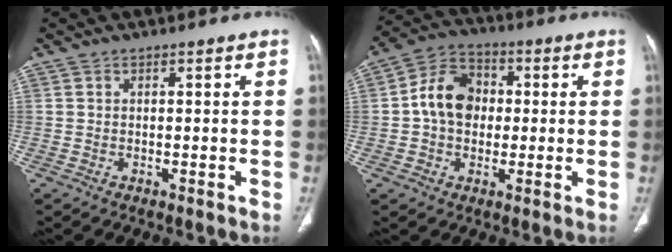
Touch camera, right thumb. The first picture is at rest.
{"total": 10.2, "force": [0.2, 8.0, 6.4], "torque": [-0.095, 0.025, -0.006]}